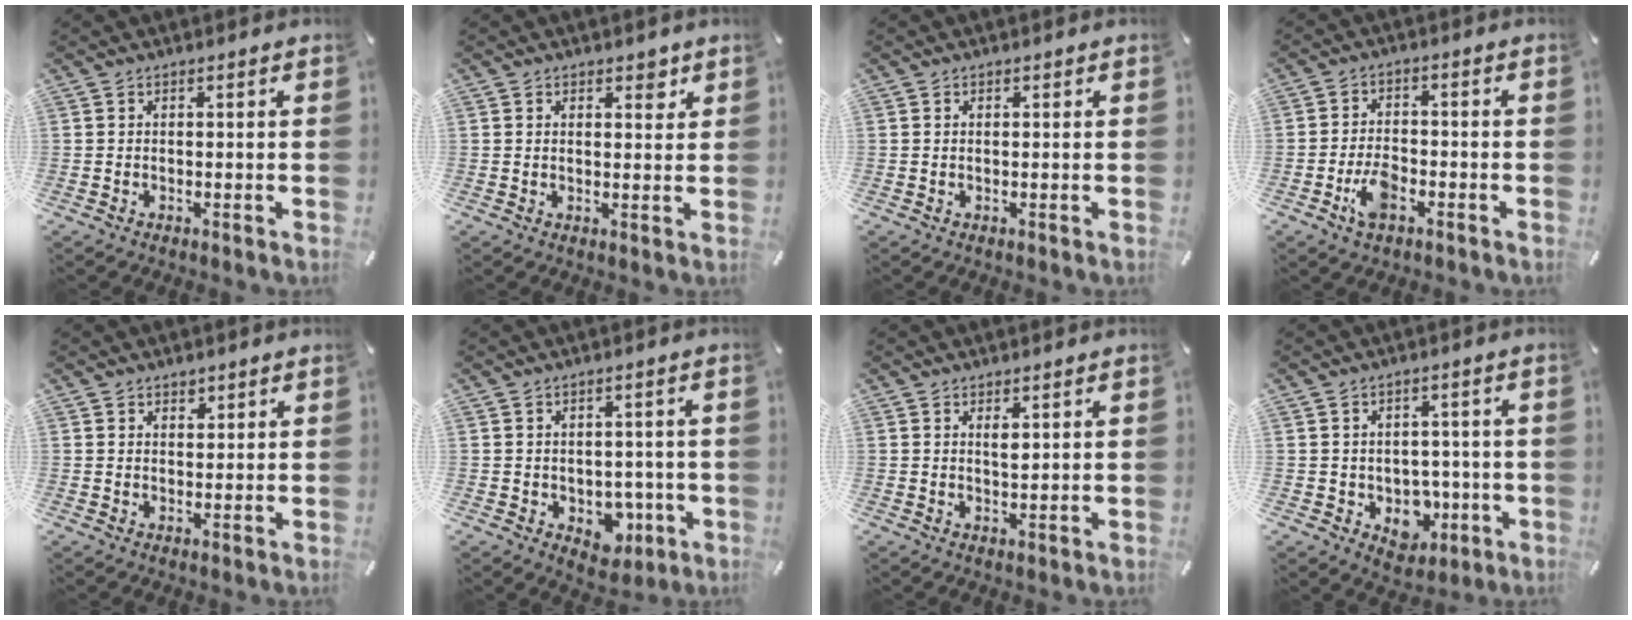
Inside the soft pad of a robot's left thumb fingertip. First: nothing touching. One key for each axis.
{"total": 3.0, "fx": 1.9, "fy": 1.9, "fz": 1.5, "tx": -0.001, "ty": -0.009, "tz": 0.025}
{"total": 0.6, "fx": 0.1, "fy": 0.4, "fz": 0.4, "tx": -0.008, "ty": 0.002, "tz": 0.001}
{"total": 6.7, "fx": -3.1, "fy": 3.8, "fz": 4.6, "tx": -0.096, "ty": 0.015, "tz": -0.059}
{"total": 2.0, "fx": 1.3, "fy": 1.5, "fz": 0.2, "tx": 0.011, "ty": -0.005, "tz": 0.020}
{"total": 5.4, "fx": -0.9, "fy": 4.7, "fz": 2.5, "tx": -0.015, "ty": -0.001, "tz": -0.015}
{"total": 2.0, "fx": 0.9, "fy": 0.8, "fz": 1.6, "tx": -0.026, "ty": -0.002, "tz": 0.014}
{"total": 7.8, "fx": -1.4, "fy": 6.8, "fz": 3.5, "tx": -0.025, "ty": 0.005, "tz": -0.016}